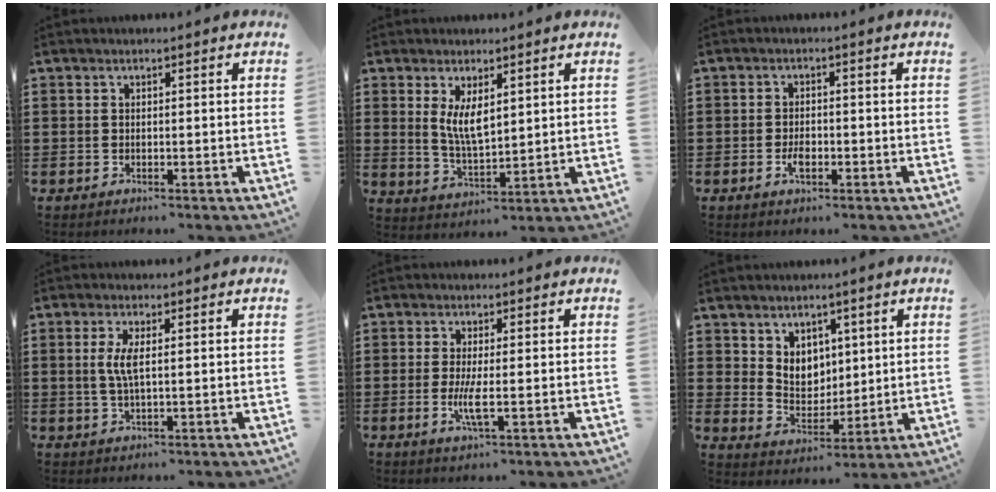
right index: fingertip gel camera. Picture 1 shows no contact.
{"total": 5.3, "force": [1.7, 2.2, 4.5], "torque": [-0.093, 0.002, 0.032]}
{"total": 2.5, "force": [-0.9, 1.2, 2.1], "torque": [-0.047, -0.002, -0.017]}
{"total": 3.7, "force": [0.5, 0.8, 3.5], "torque": [-0.077, -0.002, 0.005]}
{"total": 3.8, "force": [-0.7, 0.3, 3.7], "torque": [-0.079, -0.012, -0.017]}
{"total": 5.5, "force": [3.2, 4.3, 1.3], "torque": [-0.040, -0.002, 0.058]}